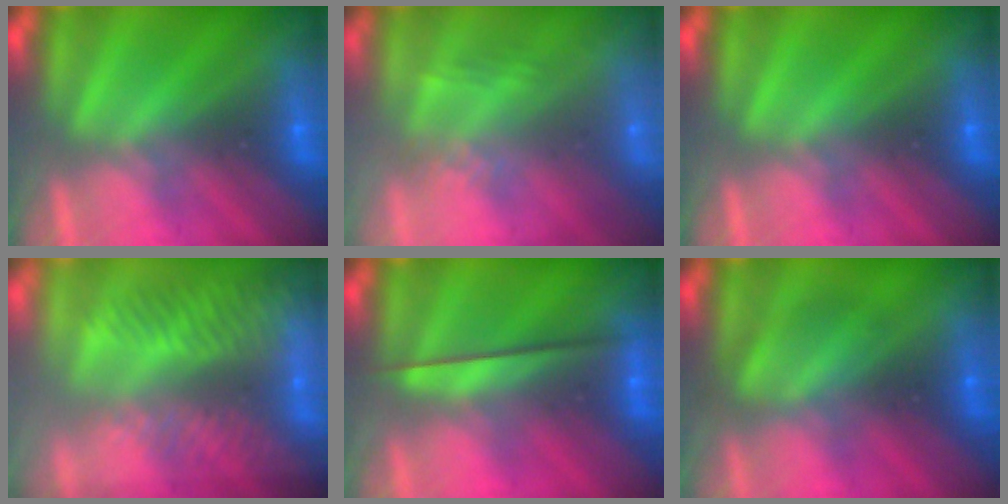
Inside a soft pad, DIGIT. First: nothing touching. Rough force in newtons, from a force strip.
{"total": 3.3}
{"total": 0.0}
{"total": 8.6}
{"total": 2.4}
{"total": 2.4}